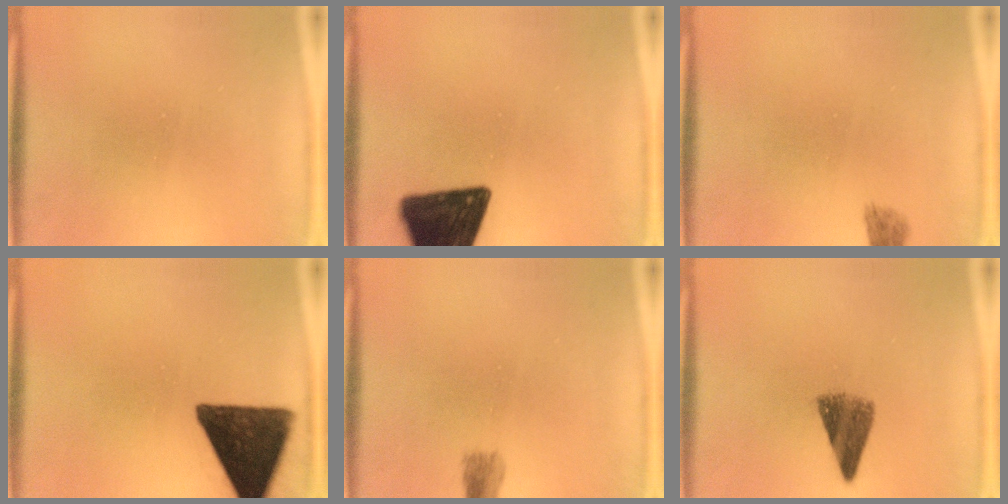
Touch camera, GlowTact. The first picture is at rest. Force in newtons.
{"total": 17.0}
{"total": 1.6}
{"total": 14.5}
{"total": 1.8}
{"total": 5.4}